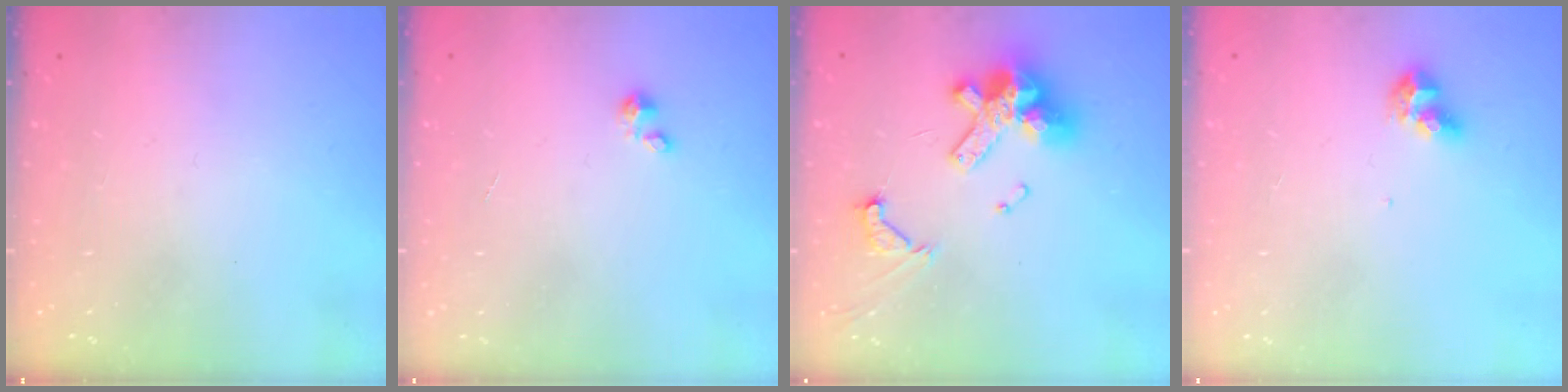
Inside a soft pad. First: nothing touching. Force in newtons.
{"total": 0.8, "press": 0.7, "slide": 0.3}
{"total": 14.0, "press": 13.8, "slide": 2.3}
{"total": 7.9, "press": 7.9, "slide": 0.6}